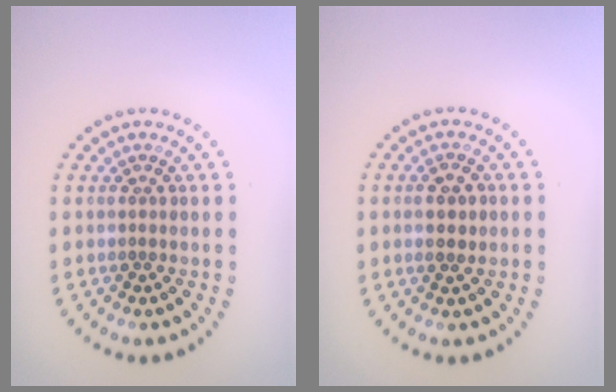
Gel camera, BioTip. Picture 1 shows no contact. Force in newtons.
{"total": 1.6, "press": 1.6, "slide": 0.2}